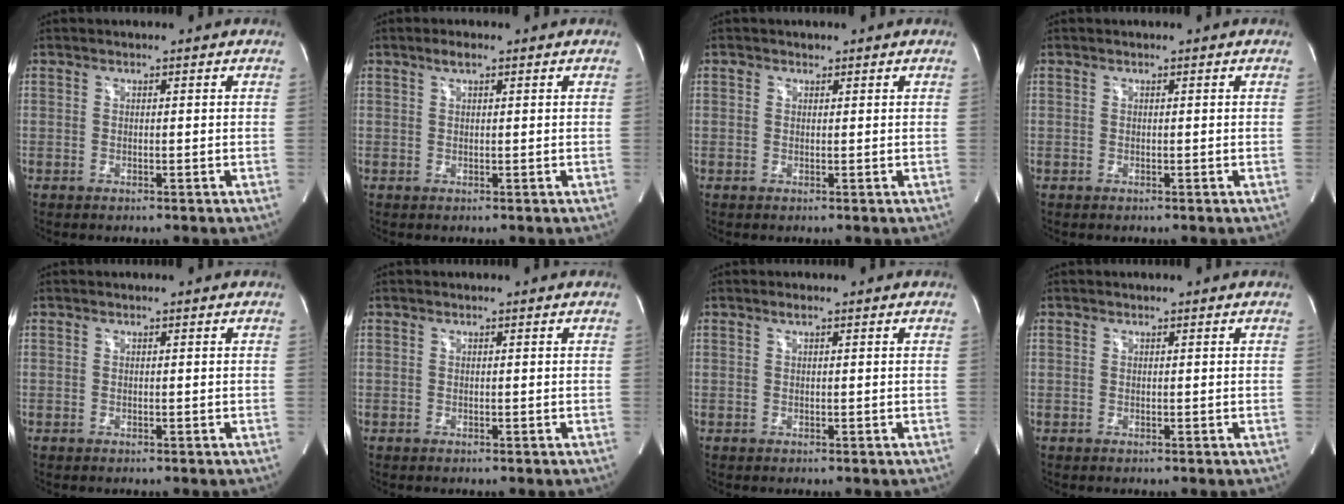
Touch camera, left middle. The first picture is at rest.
{"total": 1.6, "force": [1.0, 0.4, 1.2], "torque": [-0.027, 0.008, 0.019]}
{"total": 0.8, "force": [0.5, 0.6, 0.1], "torque": [-0.001, 0.003, 0.007]}
{"total": 0.0}
{"total": 0.0}
{"total": 0.0}
{"total": 0.6, "force": [0.4, 0.0, 0.5], "torque": [-0.012, 0.002, 0.006]}
{"total": 0.0}